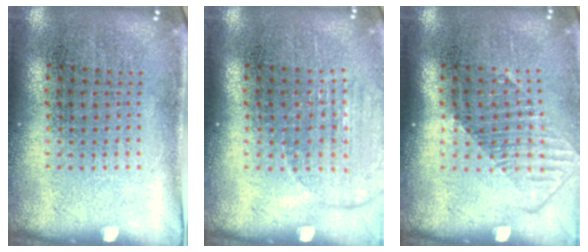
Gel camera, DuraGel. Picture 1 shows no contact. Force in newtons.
{"total": 1.4, "press": 1.2, "slide": 0.6}
{"total": 1.4, "press": 1.1, "slide": 0.9}